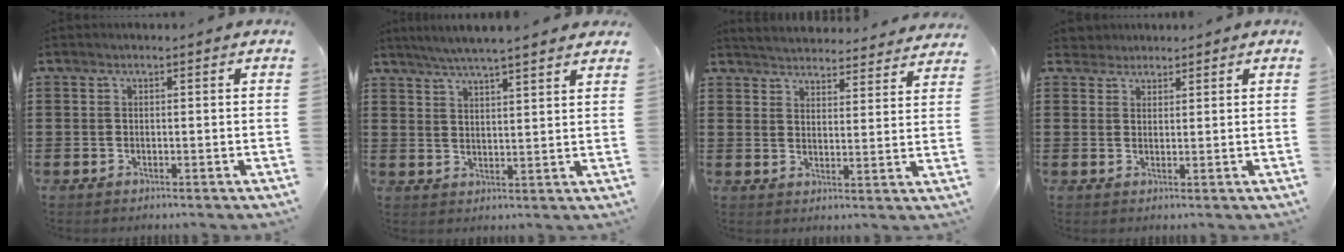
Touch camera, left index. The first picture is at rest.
{"total": 4.9, "force": [4.5, -0.3, 1.8], "torque": [-0.050, -0.019, 0.080]}
{"total": 4.2, "force": [4.2, -0.2, 0.2], "torque": [-0.022, -0.028, 0.073]}
{"total": 2.2, "force": [2.0, 1.0, -0.2], "torque": [-0.003, 0.008, 0.039]}